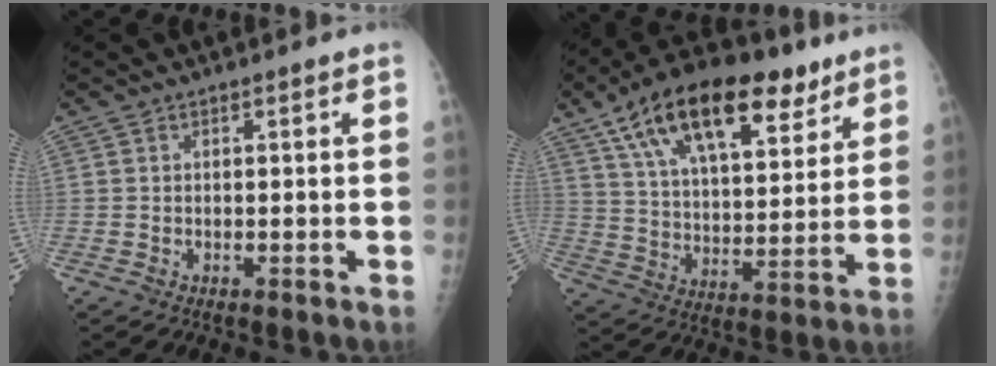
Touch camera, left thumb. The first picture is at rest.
{"total": 23.0, "force": [13.2, 10.5, 15.7], "torque": [-0.232, -0.021, 0.224]}